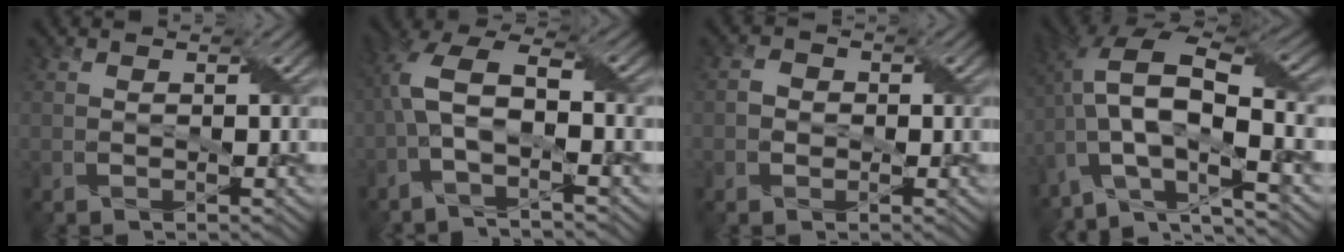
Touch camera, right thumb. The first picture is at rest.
{"total": 7.5, "force": [-1.4, 2.8, 6.8], "torque": [-0.154, 0.021, -0.039]}
{"total": 1.8, "force": [-0.3, 1.8, 0.5], "torque": [-0.006, 0.002, -0.009]}
{"total": 15.8, "force": [-3.8, 6.4, 13.9], "torque": [-0.260, 0.006, -0.063]}